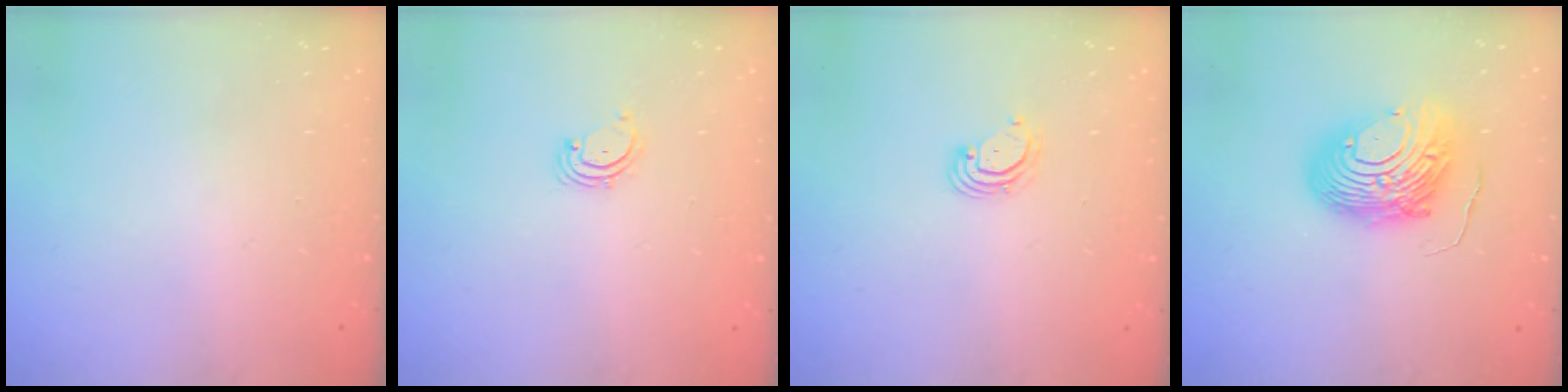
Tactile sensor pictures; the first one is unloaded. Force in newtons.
{"total": 2.1, "press": 2.1, "slide": 0.3}
{"total": 2.8, "press": 2.8, "slide": 0.2}
{"total": 15.1, "press": 15.1, "slide": 1.6}